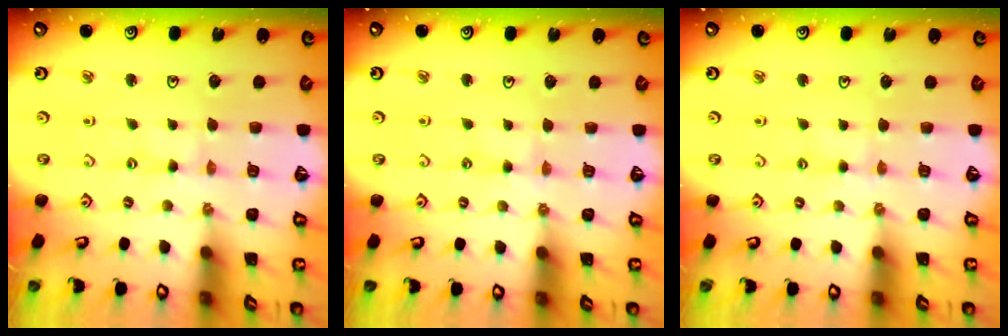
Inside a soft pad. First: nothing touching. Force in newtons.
{"total": 2.5, "press": 2.4, "slide": 0.4}
{"total": 2.4, "press": 2.4, "slide": 0.4}